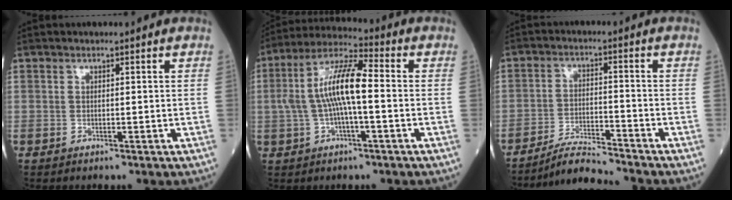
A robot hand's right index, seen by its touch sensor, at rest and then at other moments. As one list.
[{"total": 10.7, "force": [-0.3, 2.3, 10.5], "torque": [-0.212, 0.027, -0.009]}, {"total": 6.1, "force": [-5.9, -1.0, 1.3], "torque": [-0.026, -0.013, -0.106]}]